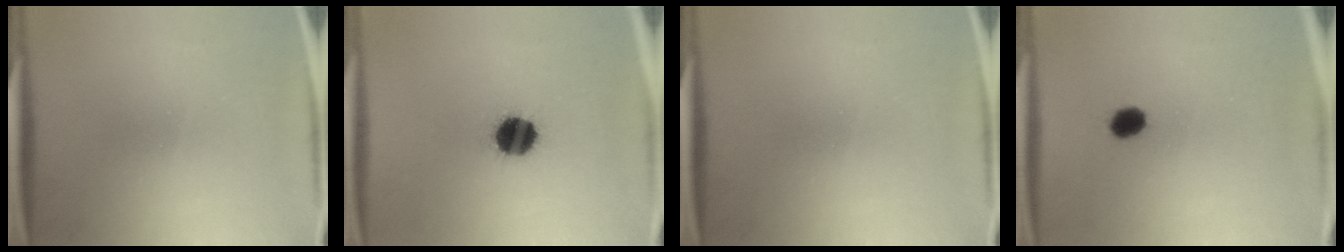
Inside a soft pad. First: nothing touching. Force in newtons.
{"total": 11.0}
{"total": 0.0}
{"total": 3.4}